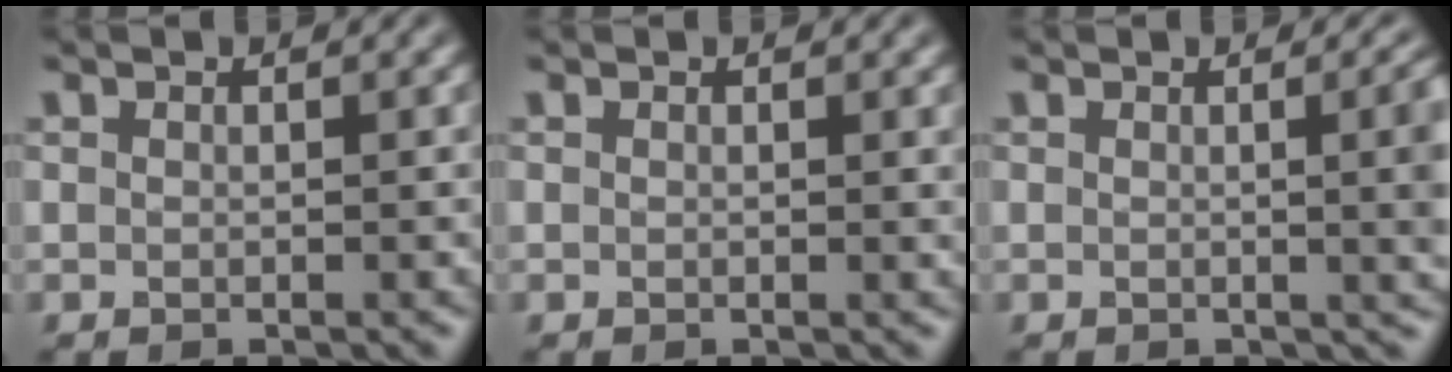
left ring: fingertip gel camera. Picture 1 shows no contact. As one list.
[{"total": 0.5, "force": [0.2, 0.1, 0.5], "torque": [-0.002, 0.000, 0.002]}, {"total": 4.8, "force": [0.1, 1.7, 4.5], "torque": [-0.033, 0.006, 0.002]}]